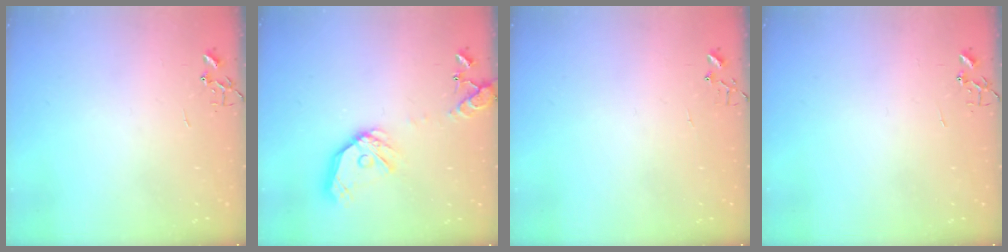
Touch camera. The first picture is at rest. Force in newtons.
{"total": 16.8, "press": 16.6, "slide": 2.9}
{"total": 3.9, "press": 3.9, "slide": 0.4}
{"total": 0.0}